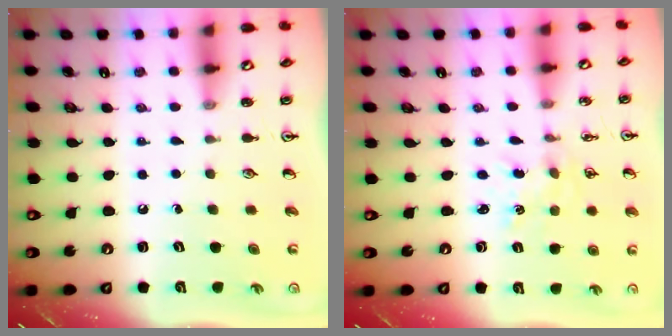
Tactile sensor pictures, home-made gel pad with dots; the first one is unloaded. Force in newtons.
{"total": 0.0}